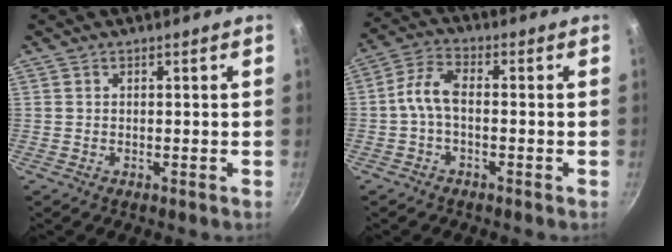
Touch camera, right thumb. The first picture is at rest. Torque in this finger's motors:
{"motor_torque": [-0.81, 0.63, 1.08, -0.94, 0.24]}